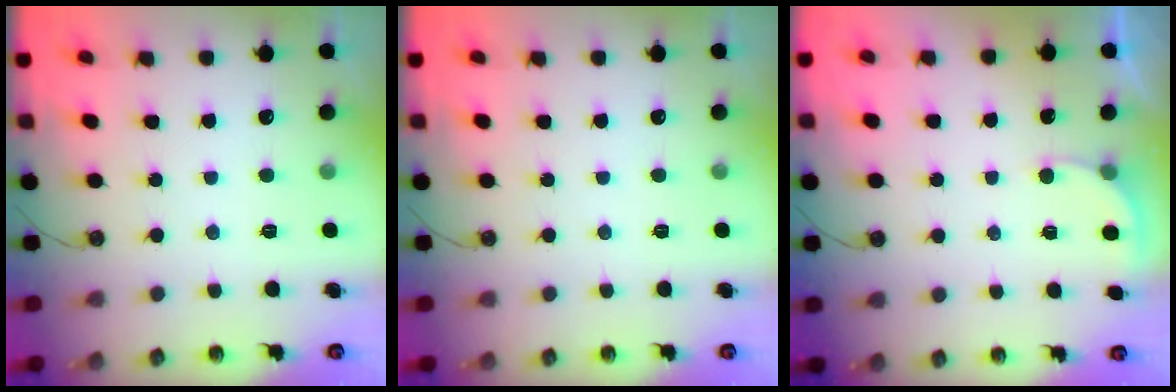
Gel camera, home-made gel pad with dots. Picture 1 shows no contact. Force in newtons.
{"total": 0.0}
{"total": 2.4, "press": 2.4, "slide": 0.2}